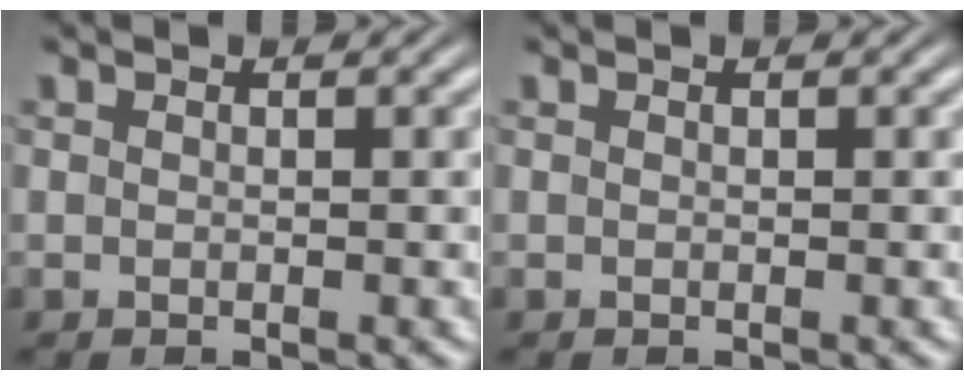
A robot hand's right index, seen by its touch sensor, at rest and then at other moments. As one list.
[{"total": 0.0}]